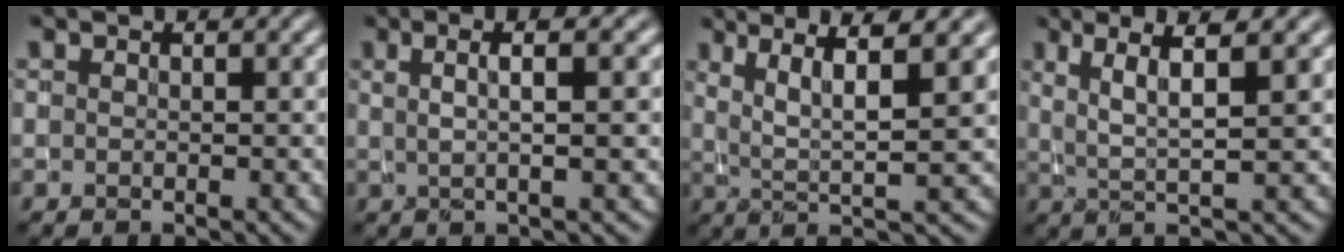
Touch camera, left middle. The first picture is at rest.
{"total": 4.1, "force": [1.2, 0.9, 3.8], "torque": [-0.056, 0.002, 0.011]}
{"total": 6.0, "force": [2.3, 1.0, 5.5], "torque": [-0.091, 0.002, 0.045]}
{"total": 4.8, "force": [1.6, 0.6, 4.5], "torque": [-0.084, -0.001, 0.033]}